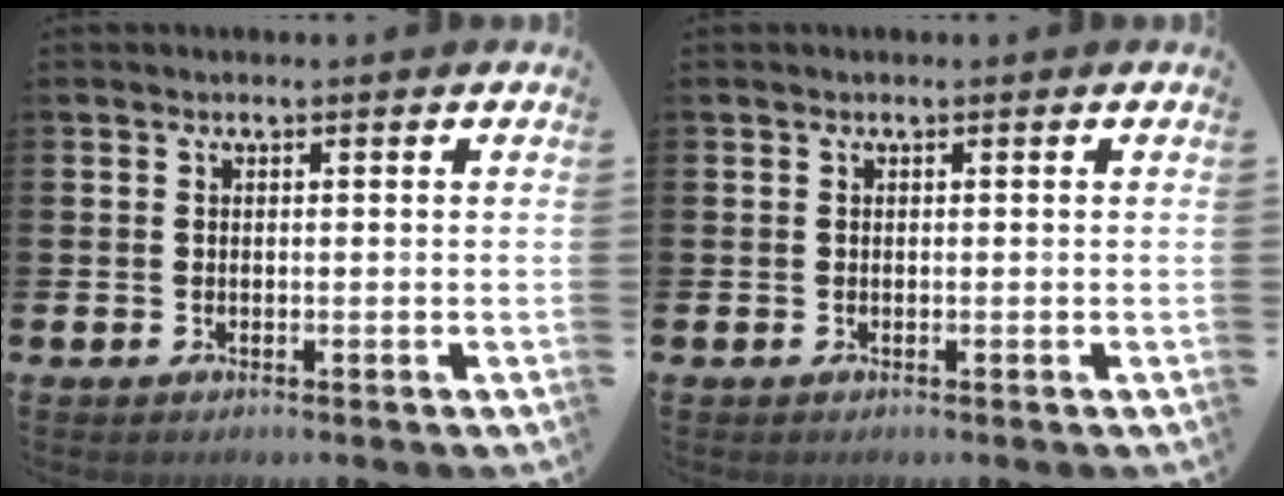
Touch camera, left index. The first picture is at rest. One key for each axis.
{"total": 0.0}